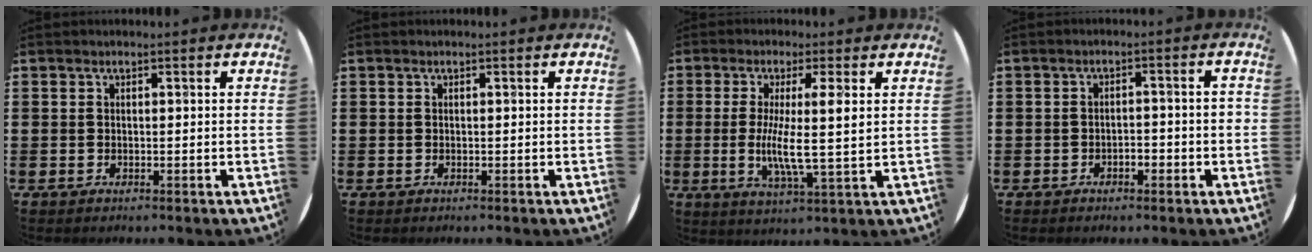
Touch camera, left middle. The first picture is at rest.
{"total": 0.0}
{"total": 7.0, "force": [0.7, 0.4, 6.9], "torque": [-0.120, -0.009, 0.006]}
{"total": 1.8, "force": [-1.1, 1.0, 1.1], "torque": [-0.022, 0.003, -0.026]}